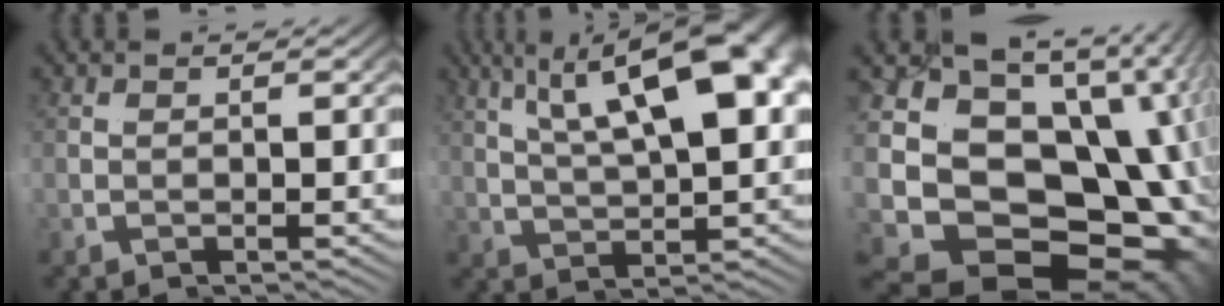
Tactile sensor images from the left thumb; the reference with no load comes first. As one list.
[{"total": 7.2, "force": [3.0, 0.5, 6.5], "torque": [-0.074, 0.040, 0.031]}, {"total": 16.0, "force": [-2.0, 10.7, 11.7], "torque": [-0.206, -0.026, -0.032]}]